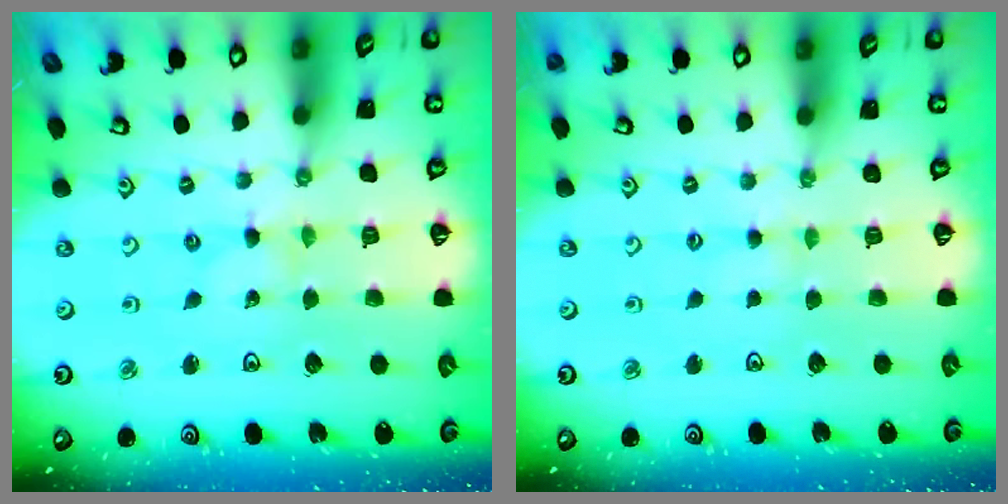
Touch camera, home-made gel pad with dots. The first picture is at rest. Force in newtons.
{"total": 1.3, "press": 1.3, "slide": 0.3}